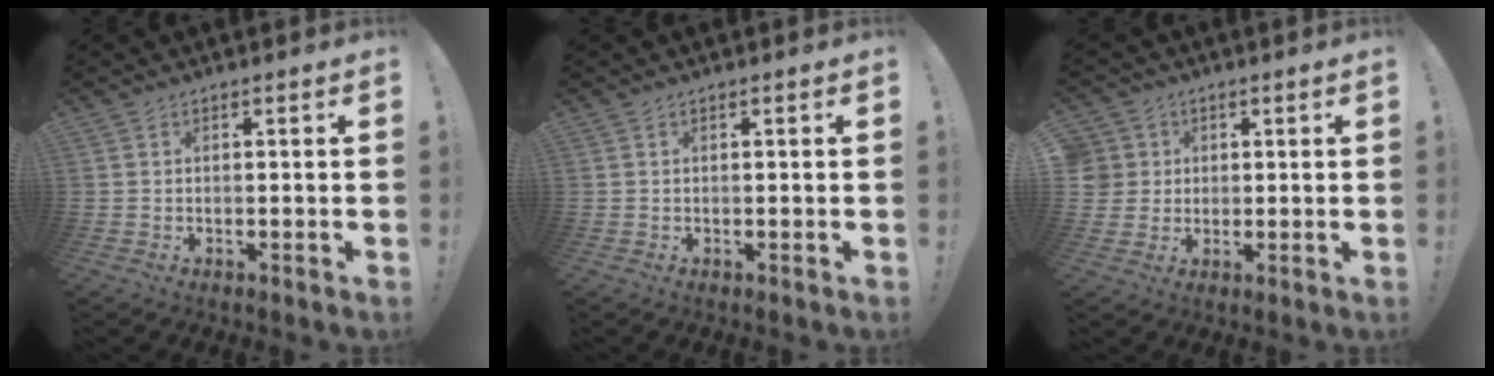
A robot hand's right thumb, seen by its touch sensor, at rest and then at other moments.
{"total": 0.0}
{"total": 5.7, "force": [1.5, 5.4, 0.8], "torque": [-0.023, -0.006, 0.031]}